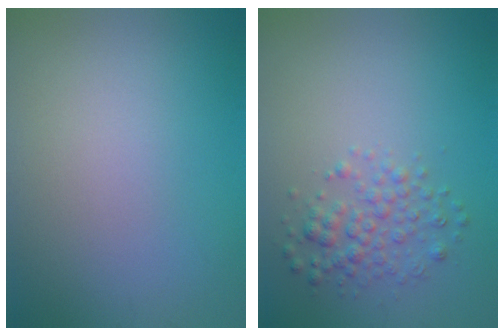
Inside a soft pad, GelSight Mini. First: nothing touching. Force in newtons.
{"total": 2.6, "press": 2.6, "slide": 0.0}